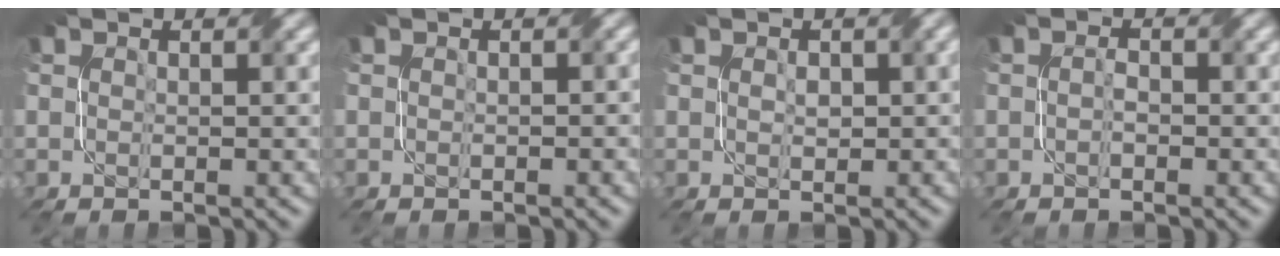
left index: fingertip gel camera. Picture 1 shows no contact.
{"total": 0.5, "force": [-0.1, 0.2, 0.5], "torque": [-0.009, -0.002, -0.002]}
{"total": 1.2, "force": [0.1, 0.8, 1.0], "torque": [-0.014, 0.000, 0.005]}
{"total": 1.0, "force": [-0.6, 0.4, 0.7], "torque": [-0.013, 0.001, -0.010]}